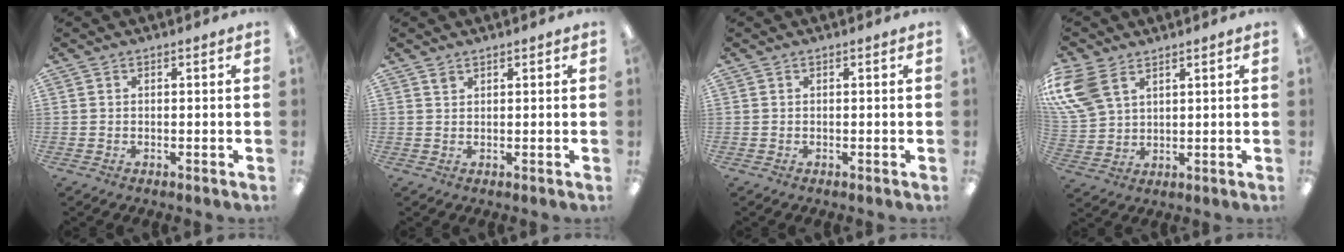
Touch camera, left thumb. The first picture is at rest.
{"total": 0.9, "force": [0.7, 0.5, -0.1], "torque": [0.001, -0.003, 0.014]}
{"total": 0.0}
{"total": 10.5, "force": [5.3, 6.8, 5.9], "torque": [-0.146, -0.009, 0.105]}